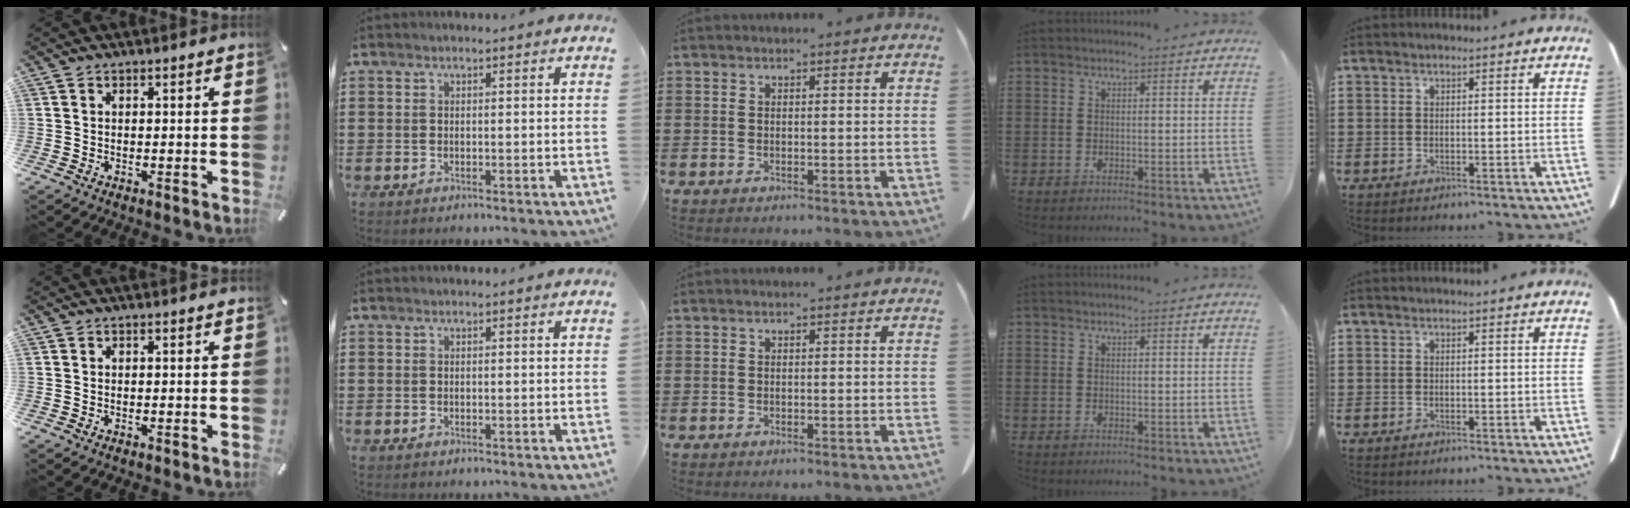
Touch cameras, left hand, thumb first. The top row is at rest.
{}